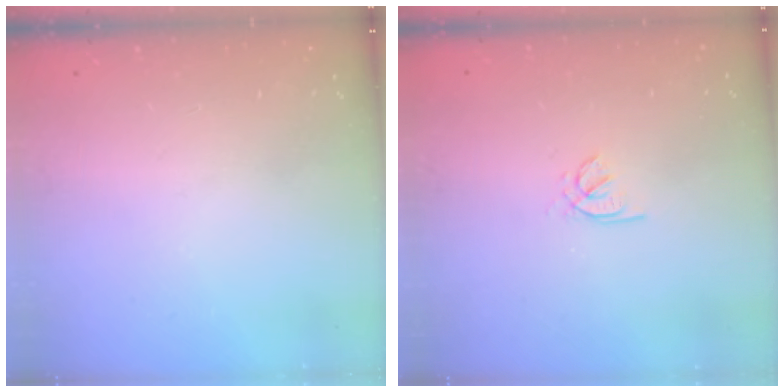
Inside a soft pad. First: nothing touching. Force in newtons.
{"total": 1.8, "press": 1.8, "slide": 0.5}